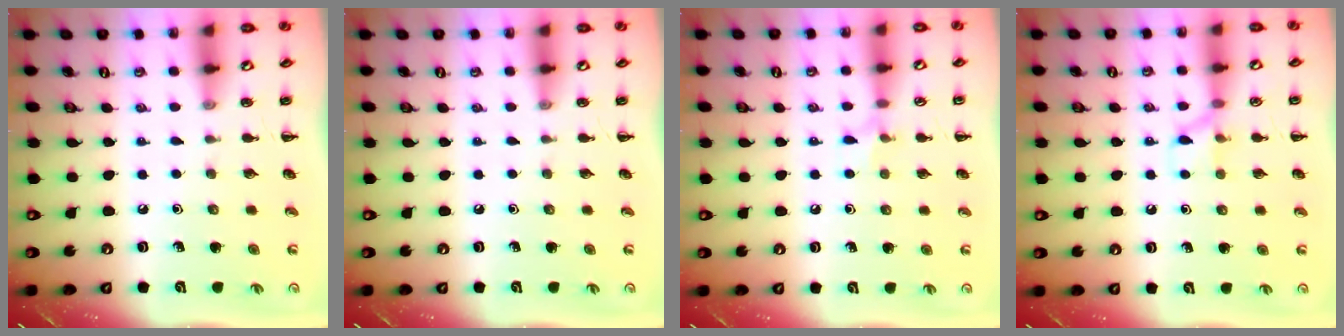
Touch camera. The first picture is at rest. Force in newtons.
{"total": 0.0}
{"total": 5.6, "press": 5.4, "slide": 1.5}
{"total": 6.4, "press": 6.4, "slide": 0.6}